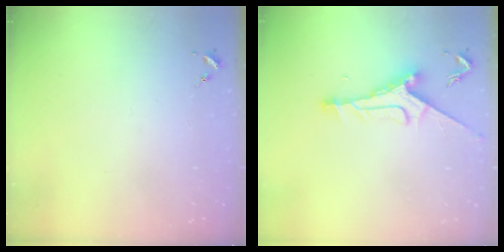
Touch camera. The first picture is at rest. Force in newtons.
{"total": 9.4, "press": 9.4, "slide": 0.7}